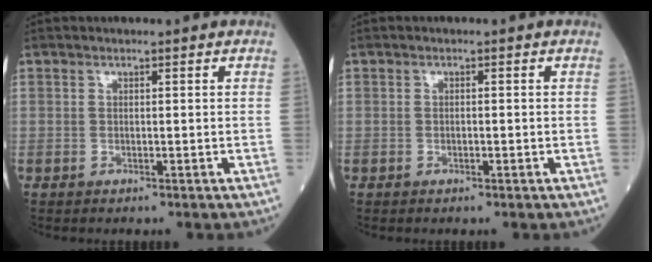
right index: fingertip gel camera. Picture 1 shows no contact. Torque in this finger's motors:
{"motor_torque": [-0.22, 0.13, -0.16, -0.06]}